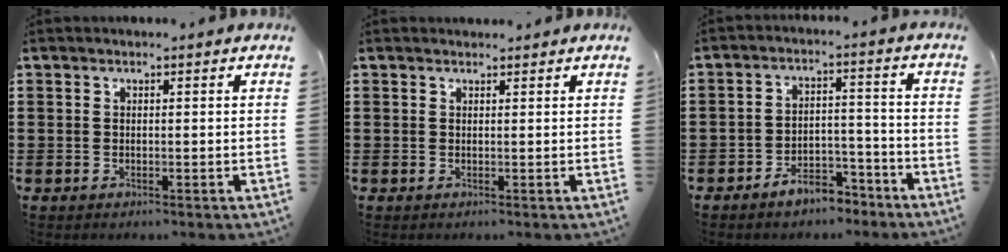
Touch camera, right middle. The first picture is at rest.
{"total": 0.6, "force": [0.6, 0.1, -0.1], "torque": [0.006, -0.005, 0.012]}
{"total": 5.4, "force": [-5.0, 1.6, 1.3], "torque": [-0.021, 0.015, -0.096]}